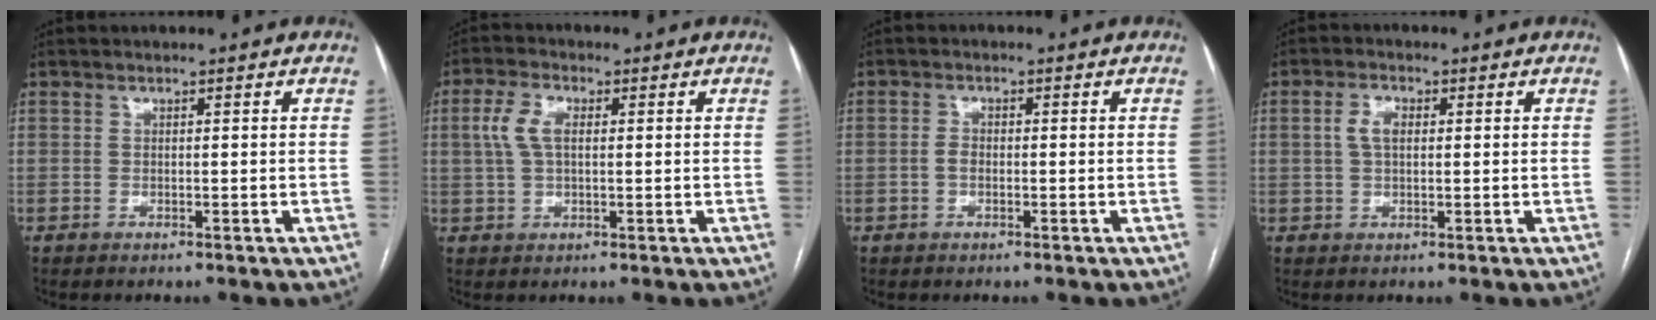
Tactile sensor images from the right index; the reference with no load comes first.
{"total": 4.9, "force": [1.1, 2.4, 4.2], "torque": [-0.105, 0.017, 0.022]}
{"total": 1.5, "force": [-0.3, 0.8, 1.2], "torque": [-0.020, 0.004, -0.006]}
{"total": 3.3, "force": [0.7, 1.8, 2.7], "torque": [-0.060, 0.013, 0.014]}